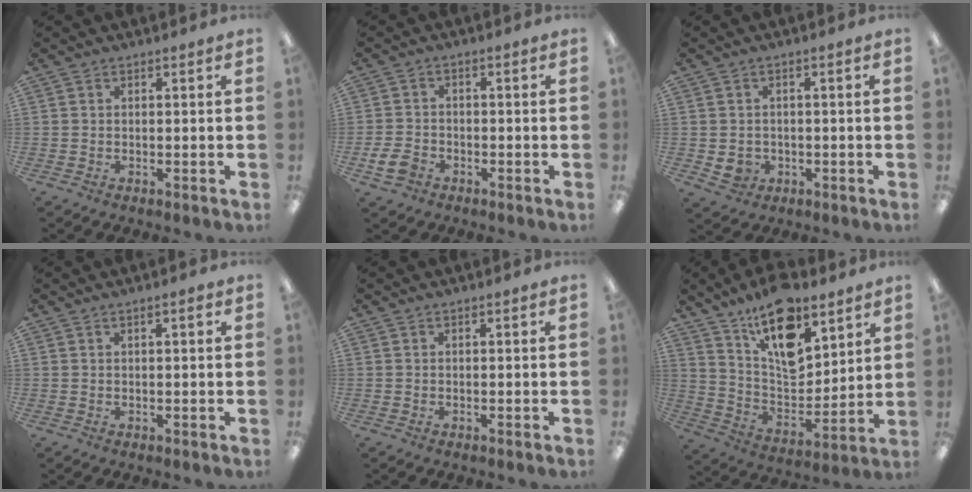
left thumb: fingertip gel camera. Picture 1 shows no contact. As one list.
[{"total": 4.5, "force": [-2.5, 3.0, 2.3], "torque": [-0.046, 0.011, -0.046]}, {"total": 3.3, "force": [-0.8, 3.0, 1.2], "torque": [-0.019, -0.002, -0.016]}, {"total": 1.3, "force": [0.6, 0.2, 1.1], "torque": [-0.016, -0.001, 0.007]}, {"total": 0.0}, {"total": 17.2, "force": [11.7, 7.8, 9.9], "torque": [-0.167, -0.070, 0.207]}]